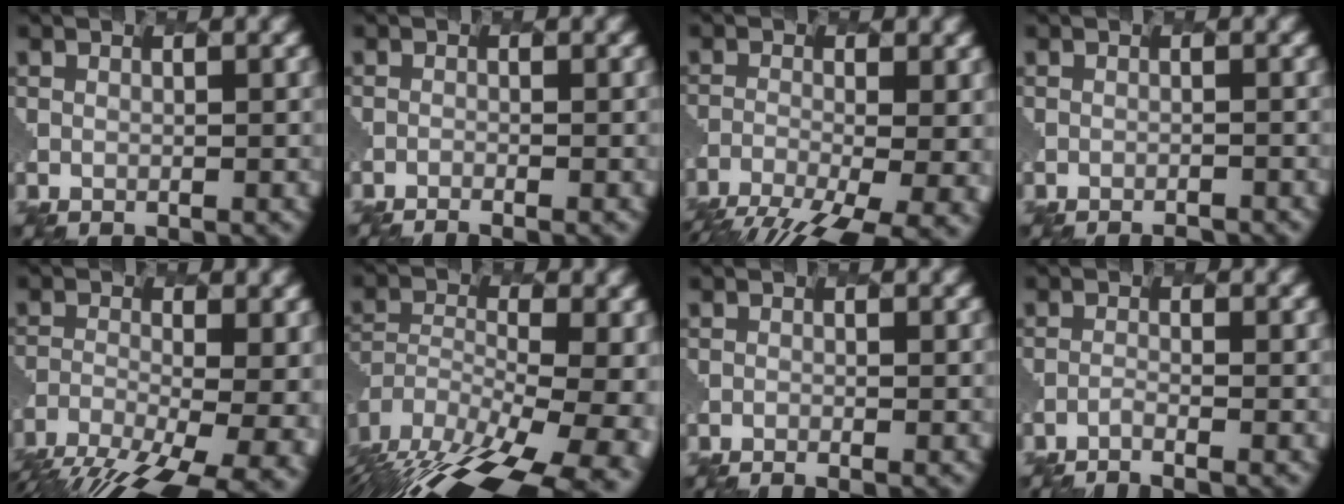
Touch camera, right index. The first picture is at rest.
{"total": 2.6, "force": [-2.3, 0.5, 1.1], "torque": [-0.004, 0.015, -0.041]}
{"total": 10.7, "force": [-8.0, 2.6, 6.7], "torque": [-0.124, -0.034, -0.105]}
{"total": 1.7, "force": [-1.6, 0.3, 0.6], "torque": [-0.001, 0.007, -0.023]}
{"total": 13.3, "force": [-9.9, 3.9, 7.9], "torque": [-0.145, -0.031, -0.128]}
{"total": 19.3, "force": [-14.1, 8.2, 10.3], "torque": [-0.212, -0.033, -0.171]}
{"total": 1.8, "force": [-1.5, 0.5, 0.9], "torque": [0.001, 0.013, -0.031]}
{"total": 2.7, "force": [-2.7, -0.3, 0.4], "torque": [-0.014, 0.003, -0.058]}